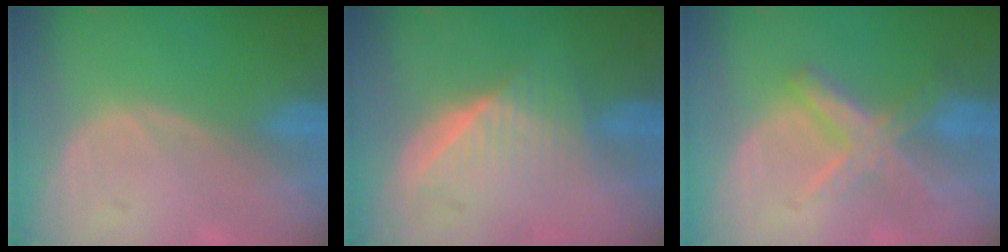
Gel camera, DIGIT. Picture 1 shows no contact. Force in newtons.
{"total": 6.5, "press": 5.9, "slide": 2.7}
{"total": 7.1, "press": 6.2, "slide": 3.6}